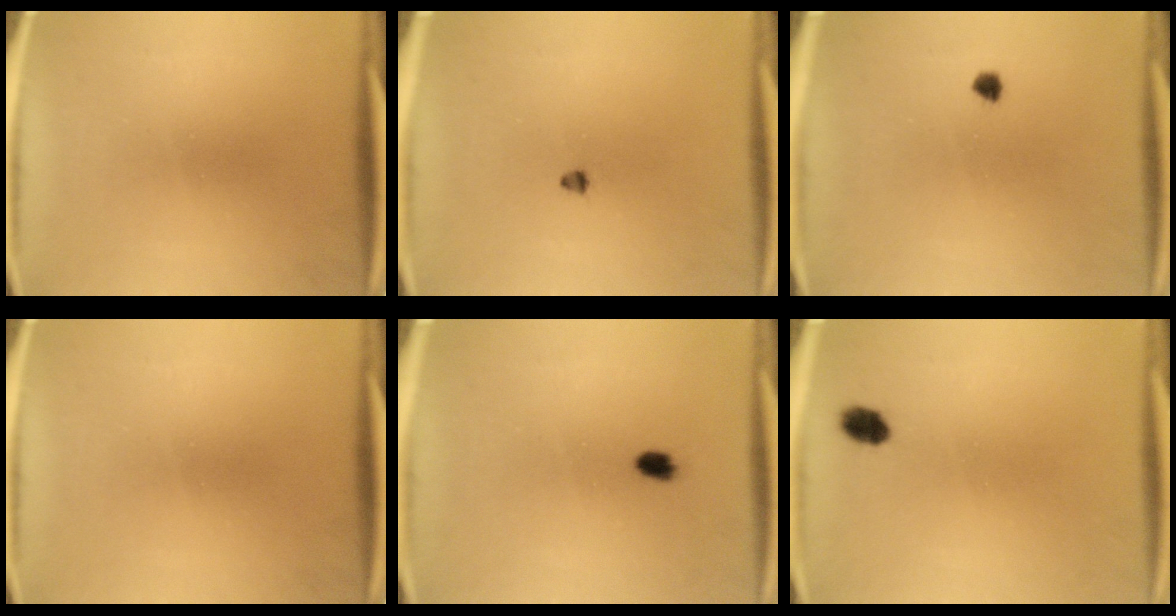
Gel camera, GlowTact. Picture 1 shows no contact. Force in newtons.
{"total": 1.1}
{"total": 1.3}
{"total": 0.0}
{"total": 2.7}
{"total": 2.9}